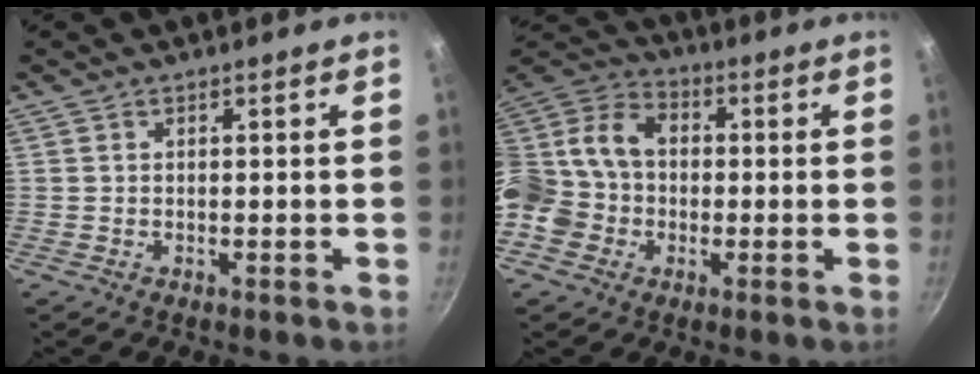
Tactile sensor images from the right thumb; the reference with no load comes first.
{"total": 17.2, "force": [-2.5, 14.5, 9.0], "torque": [-0.165, 0.053, -0.062]}